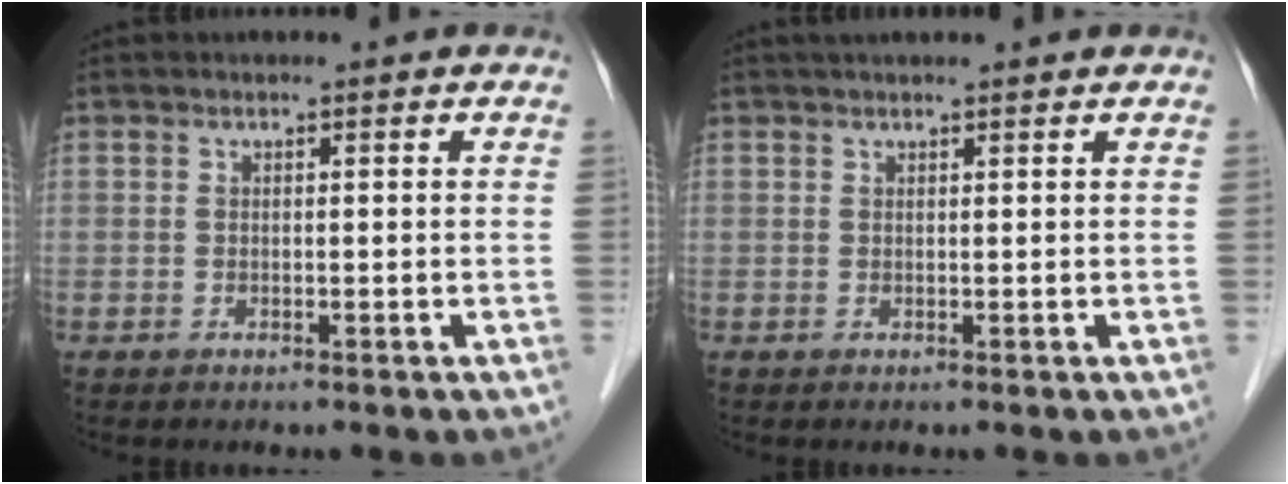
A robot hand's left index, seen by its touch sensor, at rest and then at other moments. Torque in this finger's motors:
{"motor_torque": [0.16, -0.13, 0.19, 0.03]}